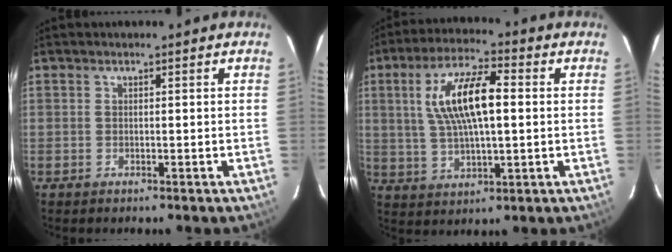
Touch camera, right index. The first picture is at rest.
{"total": 12.9, "force": [2.1, 4.4, 11.9], "torque": [-0.227, 0.014, 0.043]}